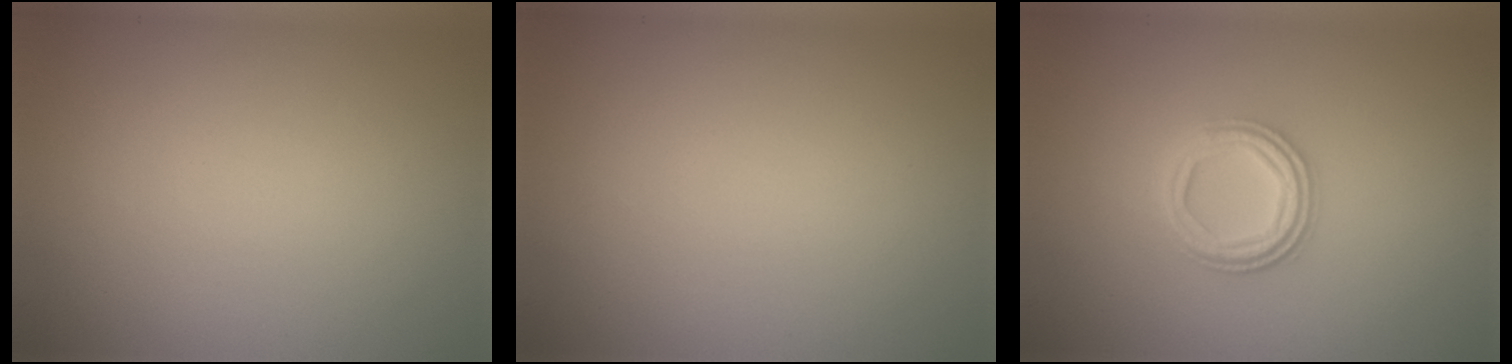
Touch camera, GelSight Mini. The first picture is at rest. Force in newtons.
{"total": 0.0}
{"total": 3.5, "press": 3.0, "slide": 1.8}